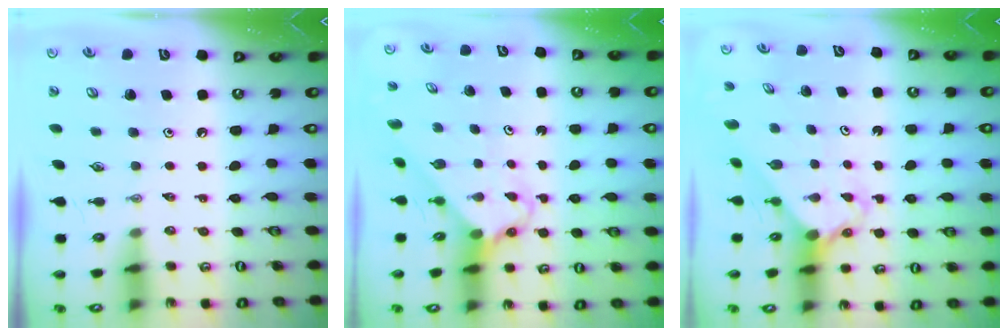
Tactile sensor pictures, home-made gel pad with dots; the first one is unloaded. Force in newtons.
{"total": 2.7, "press": 2.7, "slide": 0.2}
{"total": 2.6, "press": 2.6, "slide": 0.1}